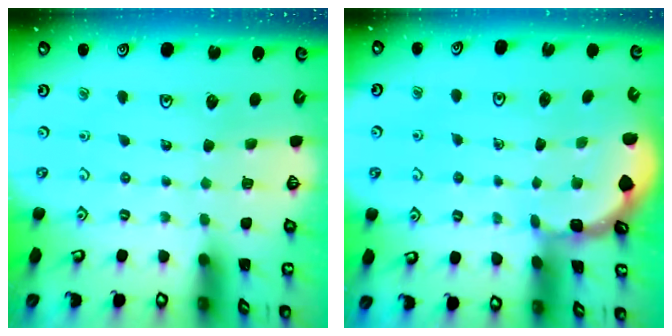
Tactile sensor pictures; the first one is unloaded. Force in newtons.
{"total": 1.5, "press": 1.5, "slide": 0.2}